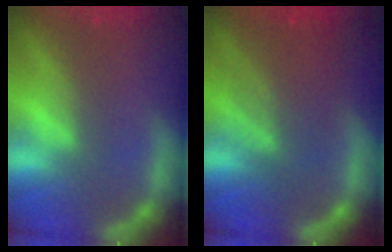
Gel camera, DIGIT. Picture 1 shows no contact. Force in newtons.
{"total": 7.0}